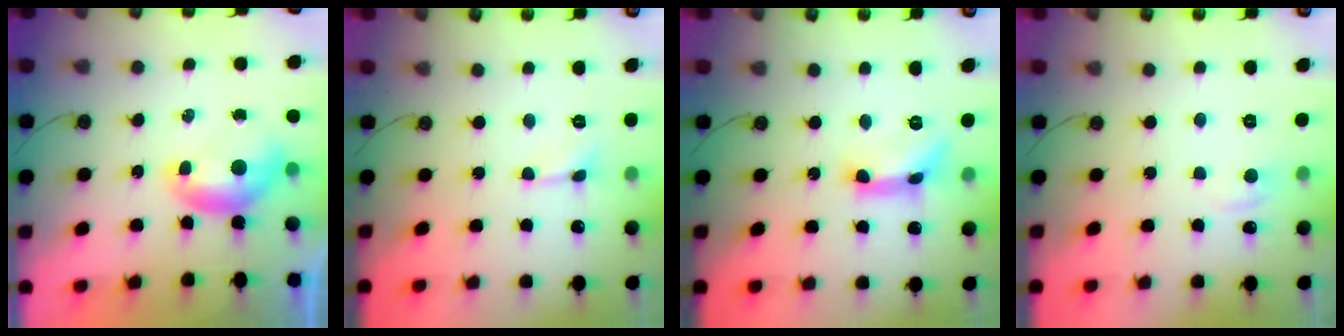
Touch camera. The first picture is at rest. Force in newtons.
{"total": 0.8, "press": 0.8, "slide": 0.2}
{"total": 6.3, "press": 6.3, "slide": 0.3}
{"total": 0.9, "press": 0.7, "slide": 0.6}